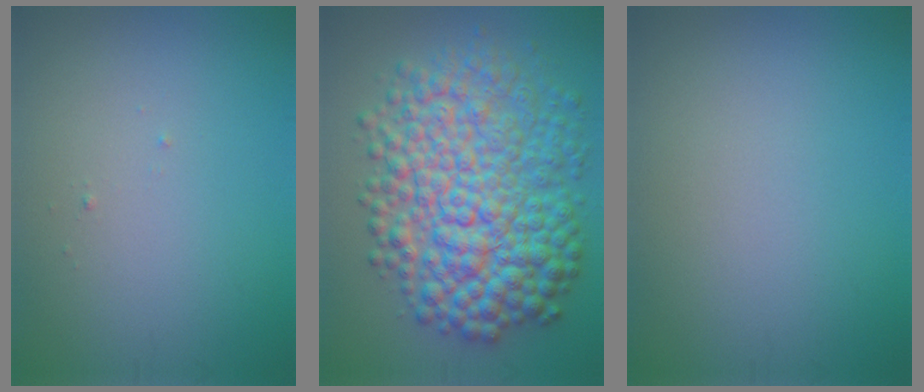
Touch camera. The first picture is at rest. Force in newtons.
{"total": 11.2, "press": 11.2, "slide": 0.1}
{"total": 0.0}